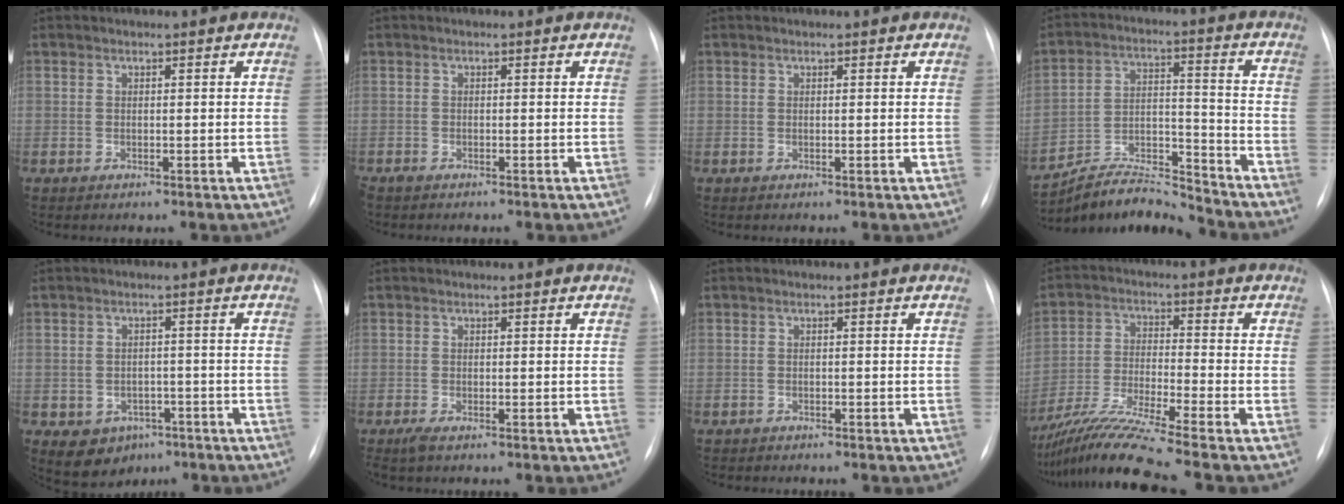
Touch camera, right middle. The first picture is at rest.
{"total": 1.5, "force": [-1.3, 0.3, 0.6], "torque": [-0.012, -0.004, -0.022]}
{"total": 0.0}
{"total": 10.6, "force": [-10.6, 0.0, 0.5], "torque": [-0.007, 0.040, -0.193]}
{"total": 6.1, "force": [-3.2, 4.8, 2.1], "torque": [-0.034, 0.010, -0.033]}
{"total": 1.1, "force": [-0.8, 0.1, 0.8], "torque": [-0.024, -0.006, -0.017]}
{"total": 0.9, "force": [-0.8, 0.3, 0.0], "torque": [-0.004, 0.000, -0.015]}
{"total": 12.8, "force": [-10.9, -2.3, 6.4], "torque": [-0.127, -0.019, -0.196]}